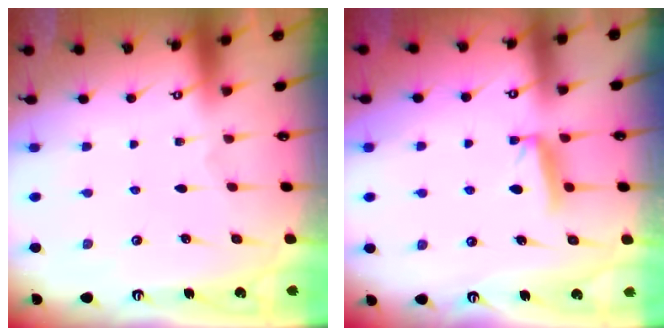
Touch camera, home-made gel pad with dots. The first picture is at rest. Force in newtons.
{"total": 6.1, "press": 6.0, "slide": 0.7}